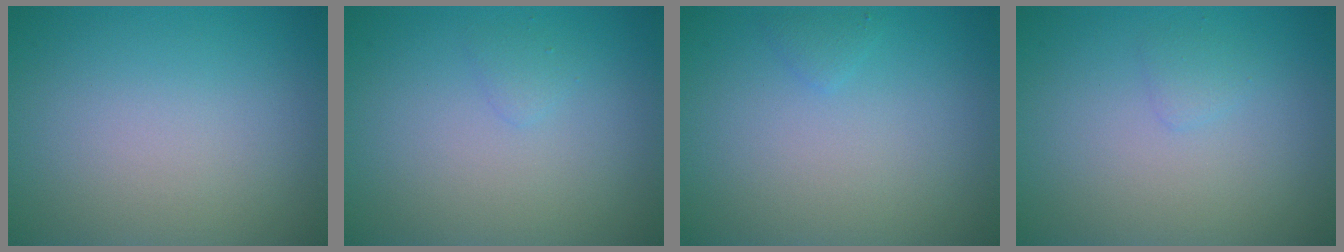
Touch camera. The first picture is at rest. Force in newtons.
{"total": 0.7, "press": 0.7, "slide": 0.1}
{"total": 0.7, "press": 0.7, "slide": 0.0}
{"total": 0.8, "press": 0.8, "slide": 0.1}